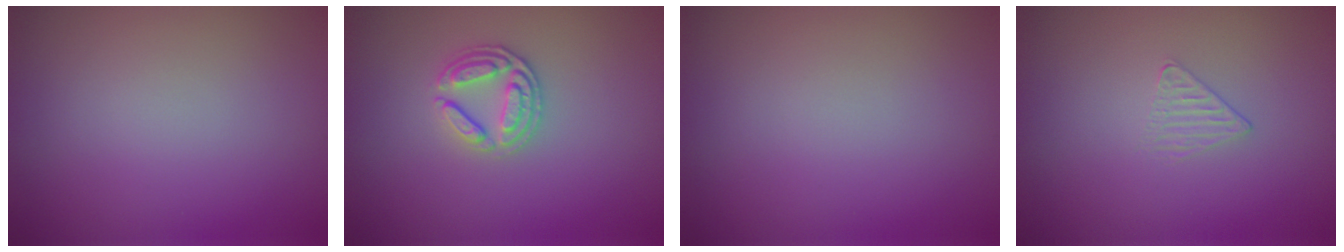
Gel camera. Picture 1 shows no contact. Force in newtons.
{"total": 2.6, "press": 2.5, "slide": 0.8}
{"total": 0.0}
{"total": 1.0, "press": 0.3, "slide": 0.9}